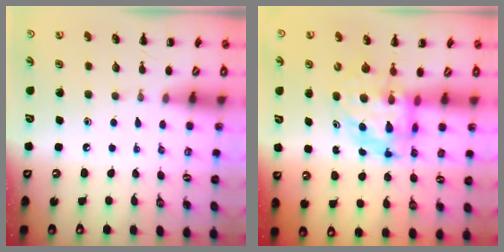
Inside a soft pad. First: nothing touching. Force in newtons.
{"total": 5.9, "press": 5.7, "slide": 1.6}